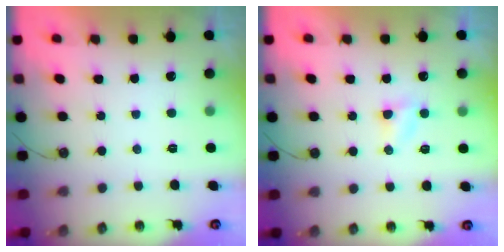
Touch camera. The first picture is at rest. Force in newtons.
{"total": 3.0, "press": 3.0, "slide": 0.3}